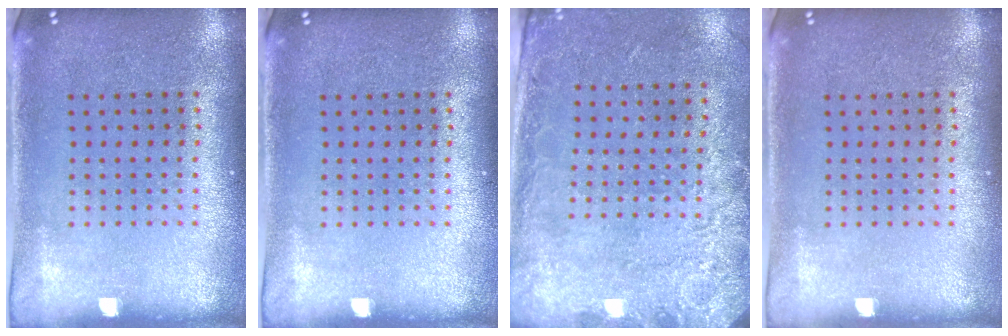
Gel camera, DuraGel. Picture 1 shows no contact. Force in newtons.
{"total": 0.0}
{"total": 2.8, "press": 2.0, "slide": 1.9}
{"total": 0.0}